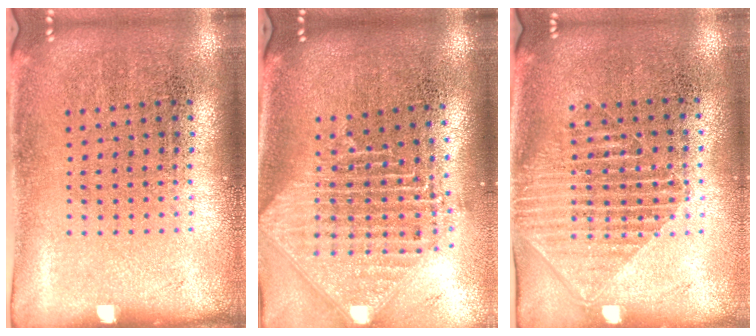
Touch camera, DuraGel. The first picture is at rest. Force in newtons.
{"total": 2.4, "press": 1.8, "slide": 1.6}
{"total": 1.4, "press": 1.2, "slide": 0.8}